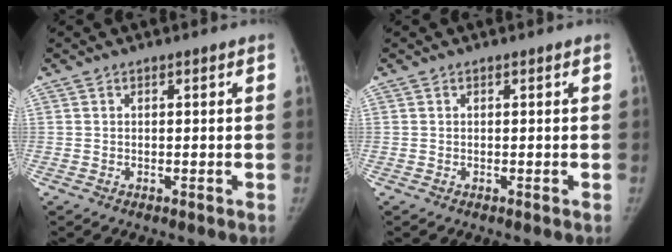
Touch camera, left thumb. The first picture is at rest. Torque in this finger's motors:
{"motor_torque": [0.00, 0.00, 0.08, -0.08, 0.00]}